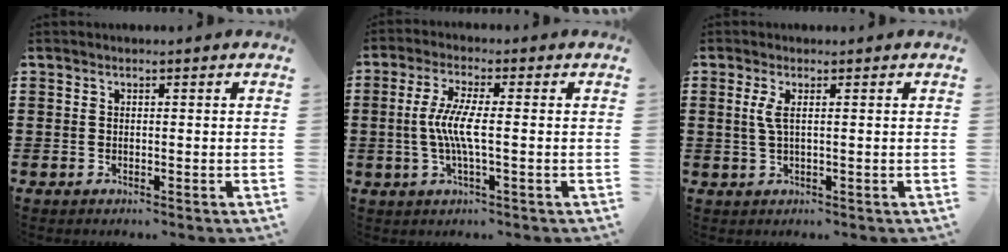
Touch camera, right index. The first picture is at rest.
{"total": 5.8, "force": [-0.6, 0.8, 5.7], "torque": [-0.124, -0.008, -0.021]}
{"total": 2.1, "force": [0.4, 0.2, 2.1], "torque": [-0.042, -0.002, 0.005]}